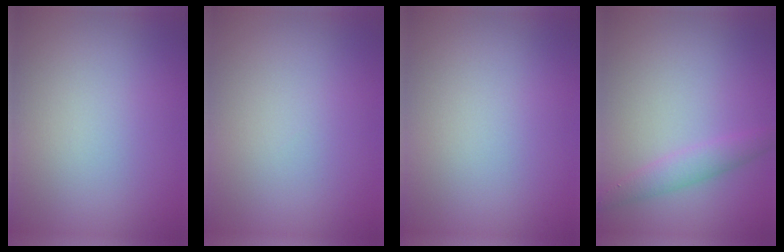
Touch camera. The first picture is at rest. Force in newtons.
{"total": 0.0}
{"total": 0.0}
{"total": 2.3, "press": 2.3, "slide": 0.1}